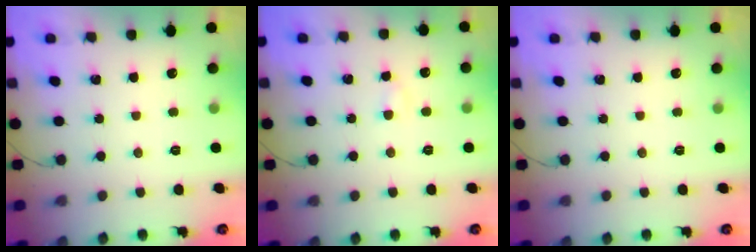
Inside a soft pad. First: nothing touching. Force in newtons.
{"total": 2.6, "press": 2.4, "slide": 0.8}
{"total": 0.0}